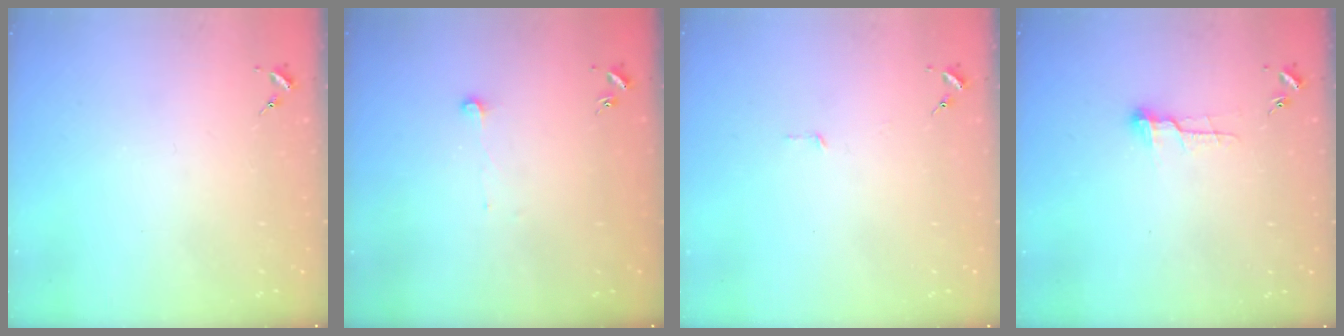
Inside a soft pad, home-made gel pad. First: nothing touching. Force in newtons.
{"total": 3.5, "press": 3.5, "slide": 0.3}
{"total": 2.8, "press": 2.8, "slide": 0.2}
{"total": 8.7, "press": 8.7, "slide": 0.5}